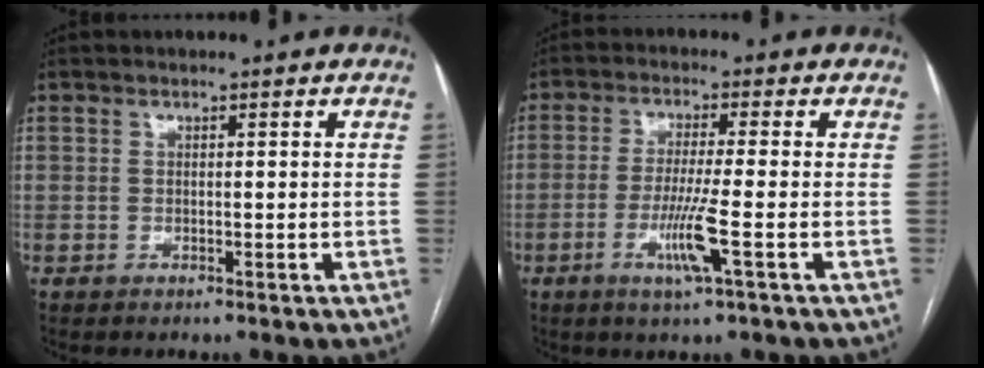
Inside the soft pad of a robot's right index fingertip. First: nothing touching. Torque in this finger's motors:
{"motor_torque": [-0.01, -0.05, 0.13, 0.09]}